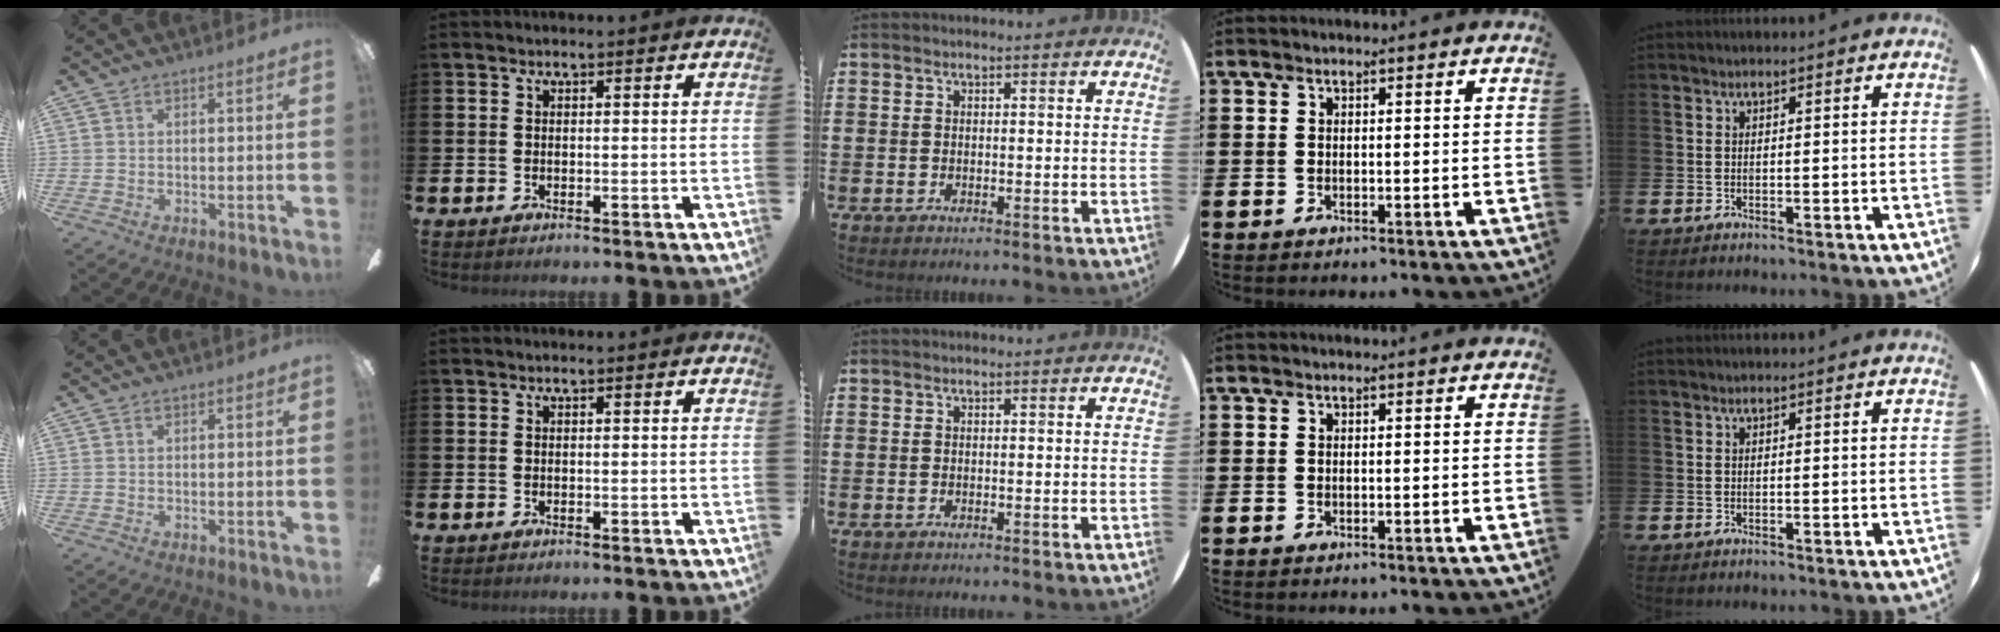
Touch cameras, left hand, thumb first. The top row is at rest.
{}